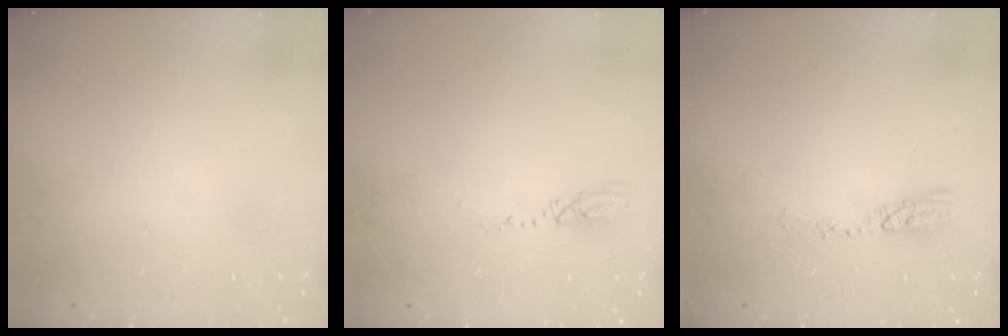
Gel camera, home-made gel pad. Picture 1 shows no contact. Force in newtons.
{"total": 3.3, "press": 3.1, "slide": 1.2}
{"total": 8.1, "press": 8.1, "slide": 0.6}